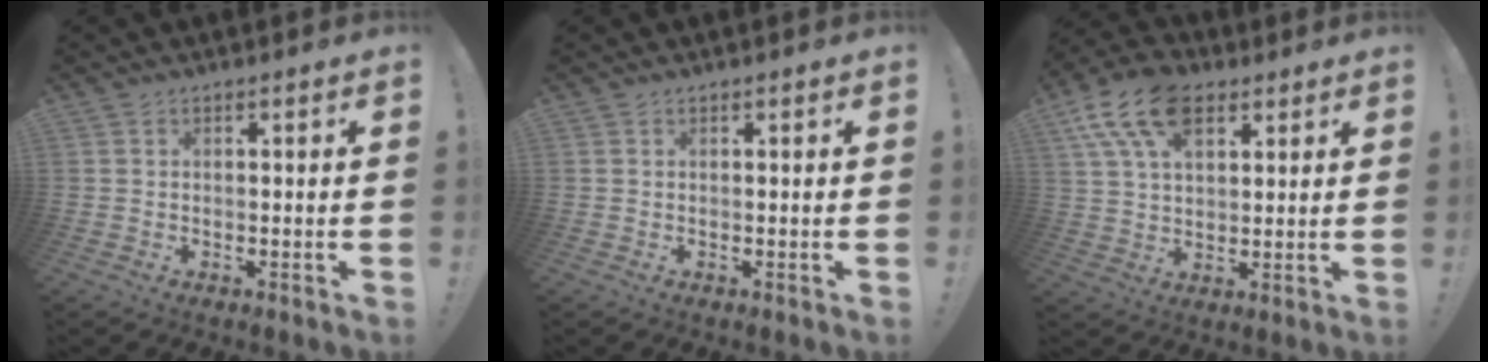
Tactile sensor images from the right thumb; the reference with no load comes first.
{"total": 0.0}
{"total": 15.3, "force": [7.5, 9.1, 9.6], "torque": [-0.178, -0.027, 0.138]}